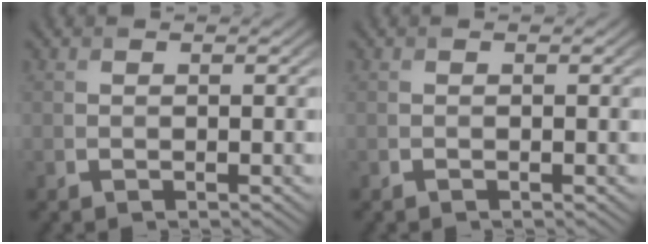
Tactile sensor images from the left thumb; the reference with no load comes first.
{"total": 0.0}